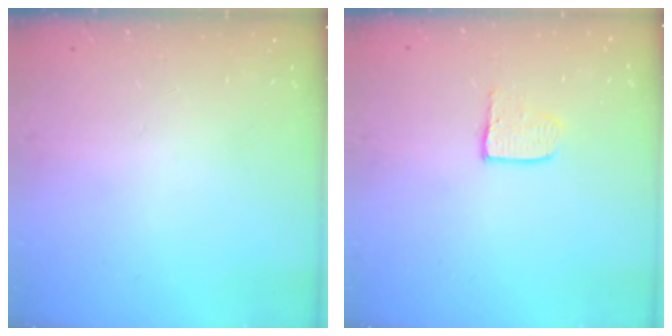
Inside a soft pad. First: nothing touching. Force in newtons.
{"total": 3.3, "press": 3.3, "slide": 0.3}